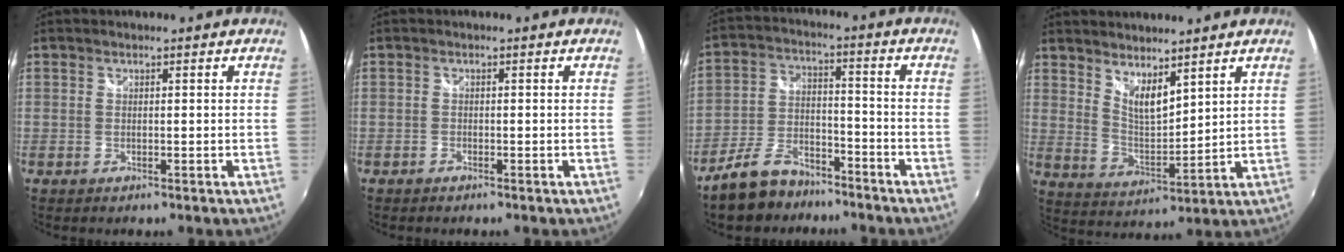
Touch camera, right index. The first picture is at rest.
{"total": 0.7, "force": [-0.6, 0.3, 0.0], "torque": [-0.004, -0.002, -0.014]}
{"total": 10.7, "force": [-8.2, 5.2, 4.4], "torque": [-0.102, 0.011, -0.139]}
{"total": 7.4, "force": [5.6, 2.3, 4.2], "torque": [-0.069, -0.010, 0.104]}